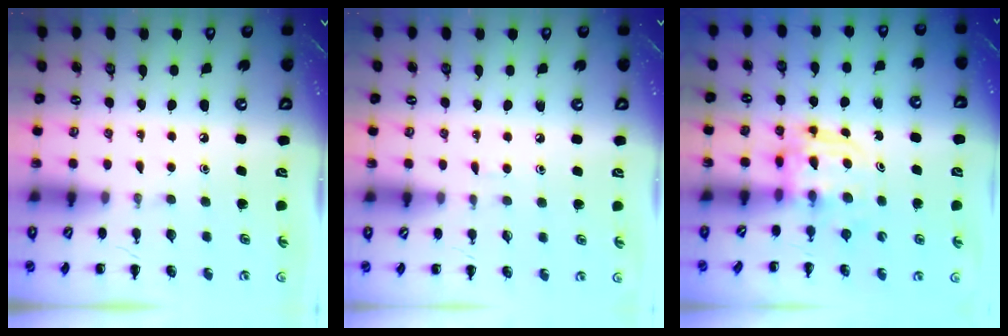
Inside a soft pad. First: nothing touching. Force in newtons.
{"total": 3.0, "press": 2.8, "slide": 1.2}
{"total": 3.8, "press": 3.8, "slide": 0.2}